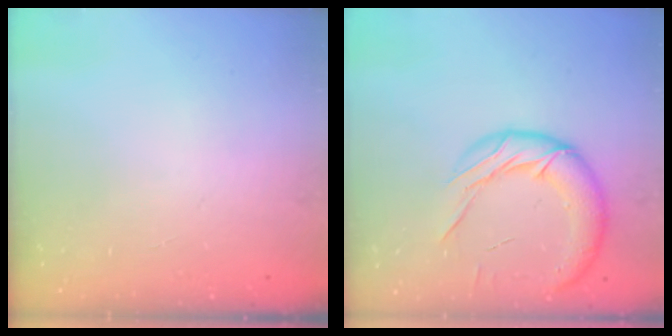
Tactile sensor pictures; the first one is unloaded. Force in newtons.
{"total": 15.9, "press": 15.7, "slide": 1.9}